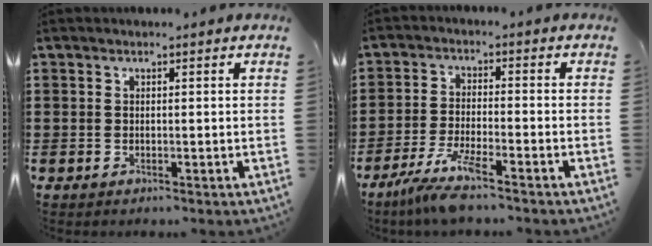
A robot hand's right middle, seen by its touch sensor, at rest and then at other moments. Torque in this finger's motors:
{"motor_torque": [2.14, 0.00, 0.32, 0.13]}